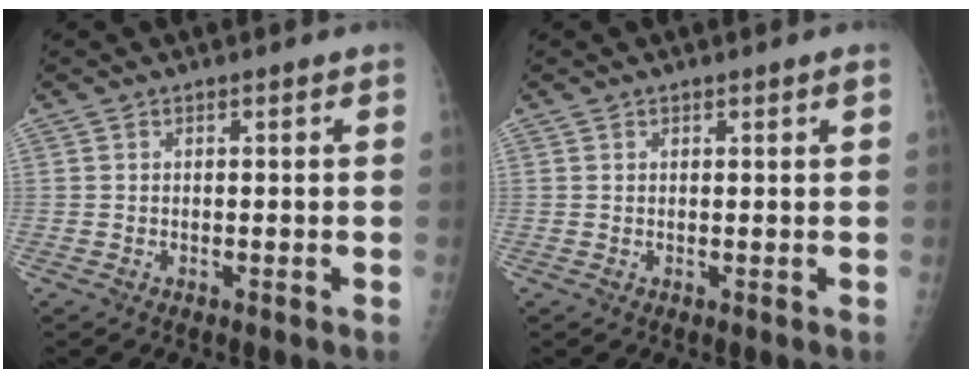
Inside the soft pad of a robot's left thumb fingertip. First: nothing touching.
{"total": 0.6, "force": [0.4, 0.1, 0.3], "torque": [-0.004, -0.003, 0.007]}